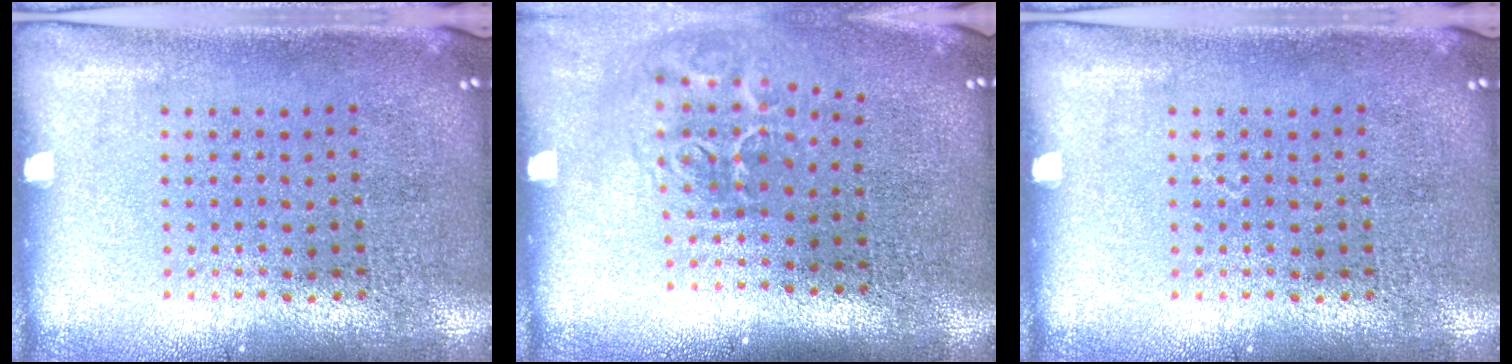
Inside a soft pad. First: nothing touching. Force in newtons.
{"total": 2.1, "press": 1.3, "slide": 1.6}
{"total": 0.0}